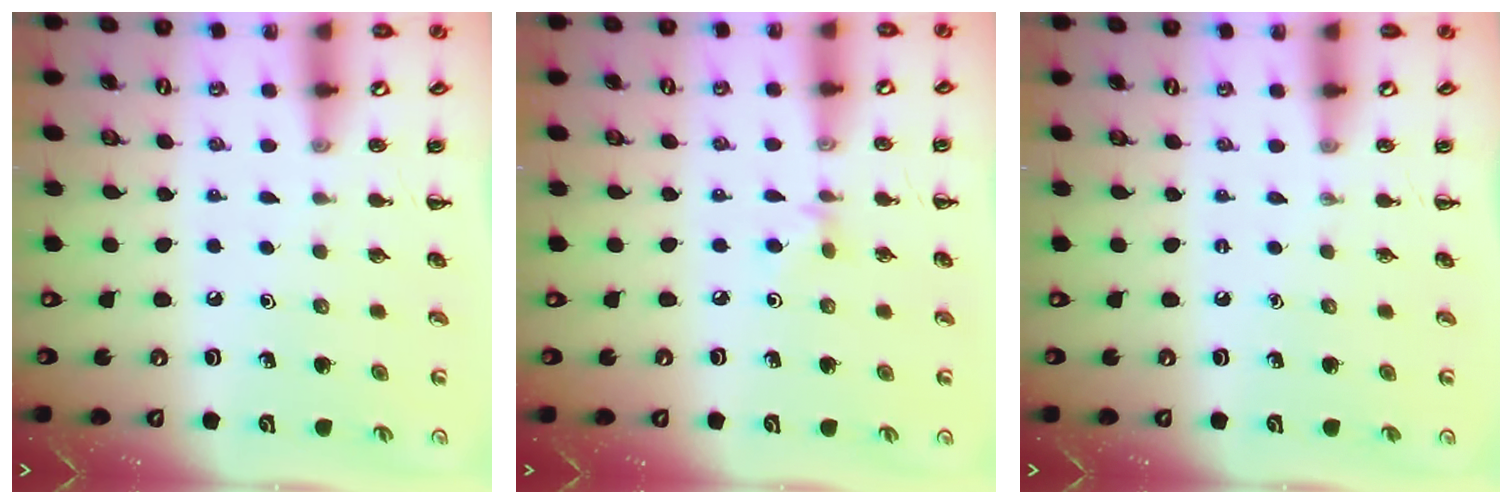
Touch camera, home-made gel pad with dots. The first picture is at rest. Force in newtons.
{"total": 2.8, "press": 2.5, "slide": 1.1}
{"total": 0.0}